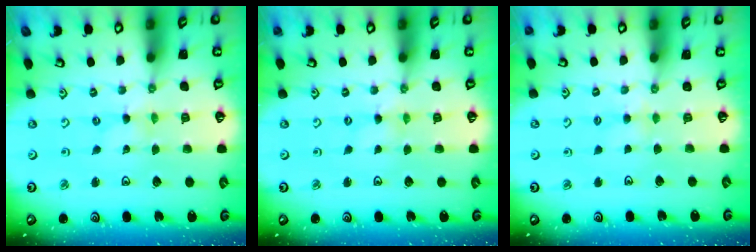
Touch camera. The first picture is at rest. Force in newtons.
{"total": 0.0}
{"total": 3.1, "press": 3.1, "slide": 0.5}